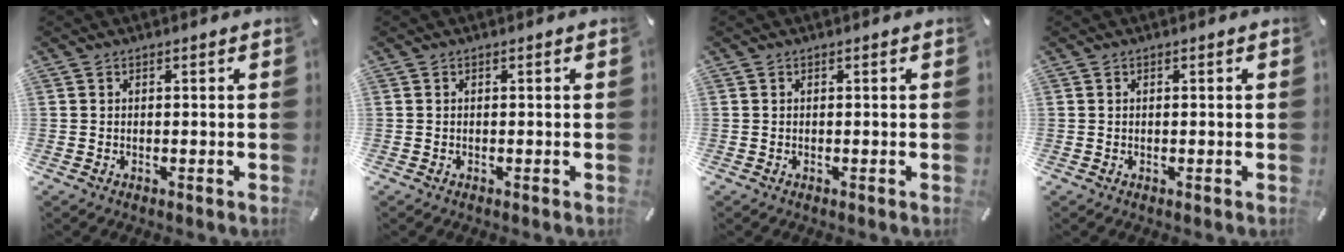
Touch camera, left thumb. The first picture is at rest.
{"total": 0.0}
{"total": 0.0}
{"total": 0.5, "force": [0.0, 0.2, 0.5], "torque": [-0.009, 0.000, -0.001]}